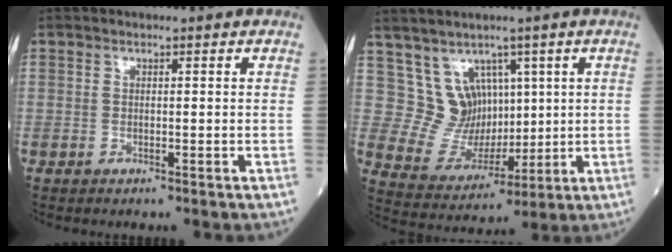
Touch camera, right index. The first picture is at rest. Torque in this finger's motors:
{"motor_torque": [-0.02, 0.12, -0.01, -0.03]}